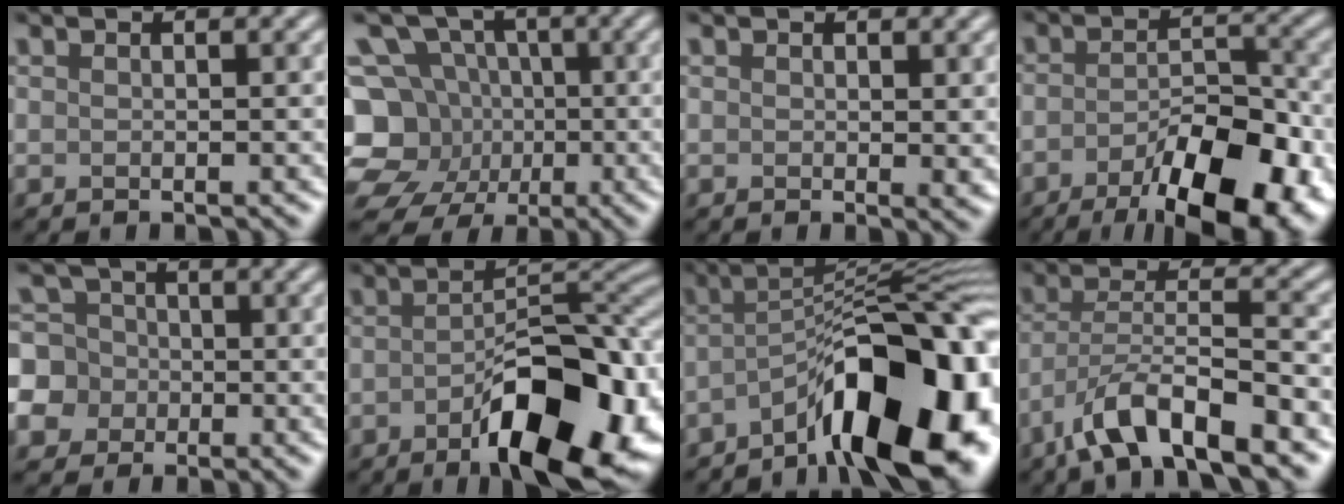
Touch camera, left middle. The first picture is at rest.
{"total": 12.9, "force": [-3.3, 11.8, 3.9], "torque": [-0.114, -0.003, -0.078]}
{"total": 1.4, "force": [0.5, 0.1, 1.3], "torque": [-0.017, -0.005, 0.011]}
{"total": 10.9, "force": [-5.9, 3.9, 8.2], "torque": [-0.129, -0.011, -0.084]}
{"total": 9.2, "force": [-2.7, 8.5, 1.8], "torque": [-0.059, -0.004, -0.079]}
{"total": 13.0, "force": [-5.8, 5.4, 10.3], "torque": [-0.149, -0.009, -0.082]}
{"total": 13.8, "force": [-6.9, 4.2, 11.3], "torque": [-0.148, 0.008, -0.109]}
{"total": 7.6, "force": [-5.4, 1.8, 5.1], "torque": [-0.090, 0.007, -0.094]}